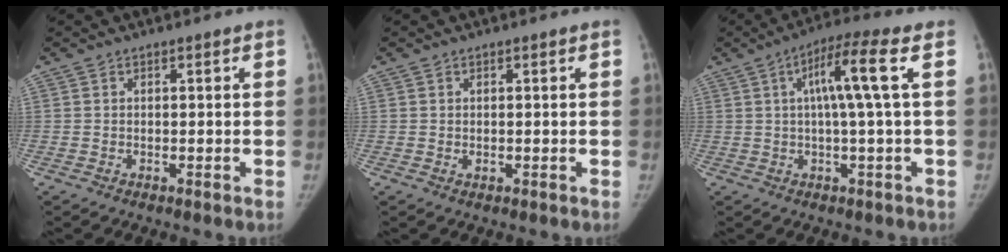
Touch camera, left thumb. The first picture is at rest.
{"total": 0.6, "force": [0.2, 0.4, 0.4], "torque": [-0.005, -0.002, 0.005]}
{"total": 8.8, "force": [1.9, -0.4, 8.6], "torque": [-0.165, 0.015, 0.027]}